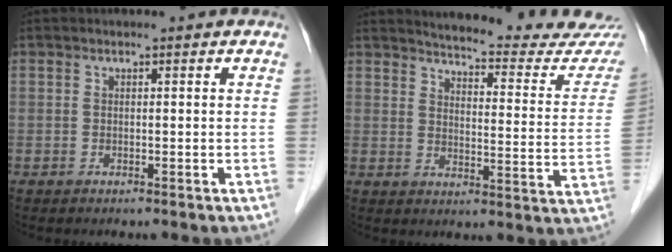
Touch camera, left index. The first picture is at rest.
{"total": 19.8, "force": [19.0, 1.3, 5.5], "torque": [-0.067, -0.094, 0.216]}